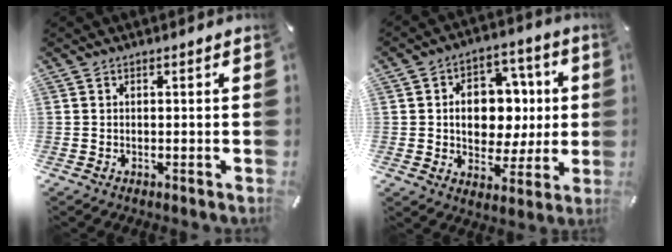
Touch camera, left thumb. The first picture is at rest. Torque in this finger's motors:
{"motor_torque": [1.96, 1.95, 1.28, -0.45, 0.07]}